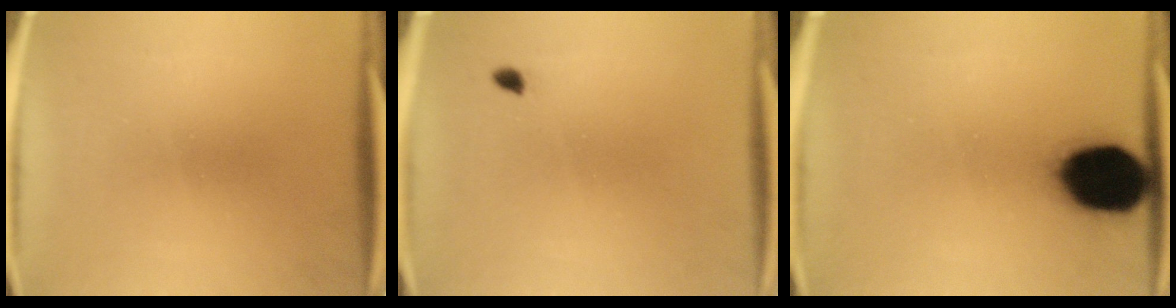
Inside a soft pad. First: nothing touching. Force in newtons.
{"total": 0.9}
{"total": 19.5}